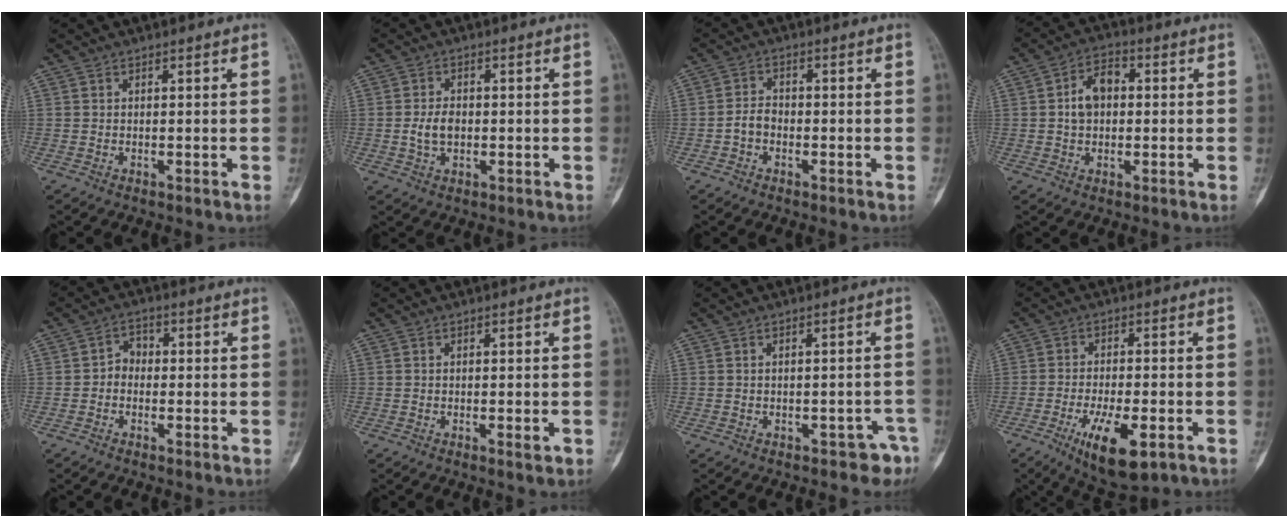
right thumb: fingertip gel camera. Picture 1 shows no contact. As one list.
[{"total": 4.3, "force": [-0.4, 2.7, 3.2], "torque": [-0.062, 0.006, -0.007]}, {"total": 3.1, "force": [-1.2, 2.2, 1.8], "torque": [-0.029, 0.013, -0.028]}, {"total": 7.0, "force": [0.5, 4.8, 5.0], "torque": [-0.077, 0.020, 0.002]}, {"total": 3.0, "force": [-0.7, 2.5, 1.5], "torque": [-0.008, 0.016, -0.023]}, {"total": 1.5, "force": [-0.5, 0.3, 1.4], "torque": [-0.018, -0.004, -0.005]}, {"total": 4.0, "force": [-2.6, 2.4, 1.9], "torque": [-0.005, 0.022, -0.028]}, {"total": 11.2, "force": [-4.9, 3.9, 9.3], "torque": [-0.154, 0.001, -0.071]}]